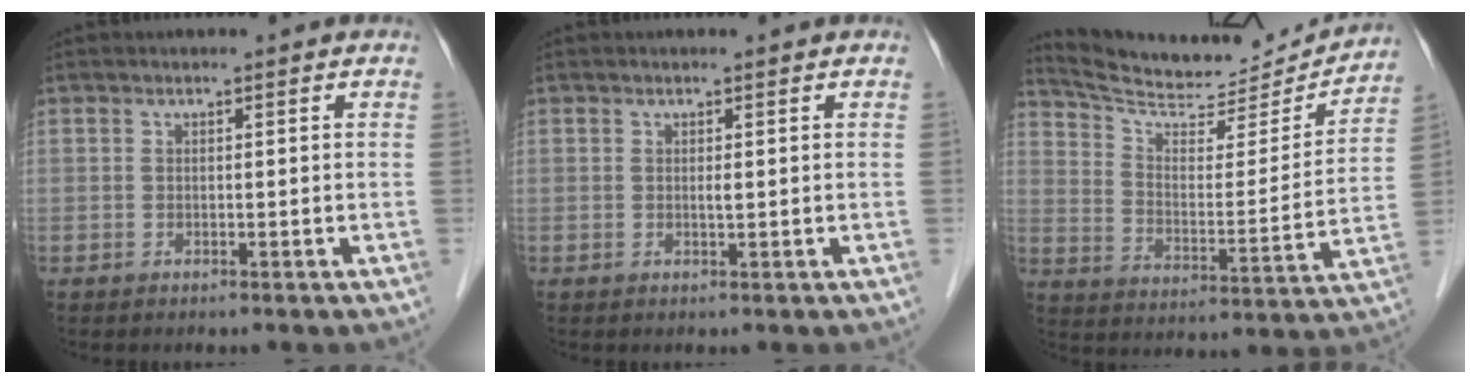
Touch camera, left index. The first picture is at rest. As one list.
[{"total": 0.6, "force": [0.2, 0.0, 0.6], "torque": [-0.013, -0.001, 0.003]}, {"total": 18.8, "force": [18.2, 2.7, 3.8], "torque": [-0.065, -0.033, 0.266]}]